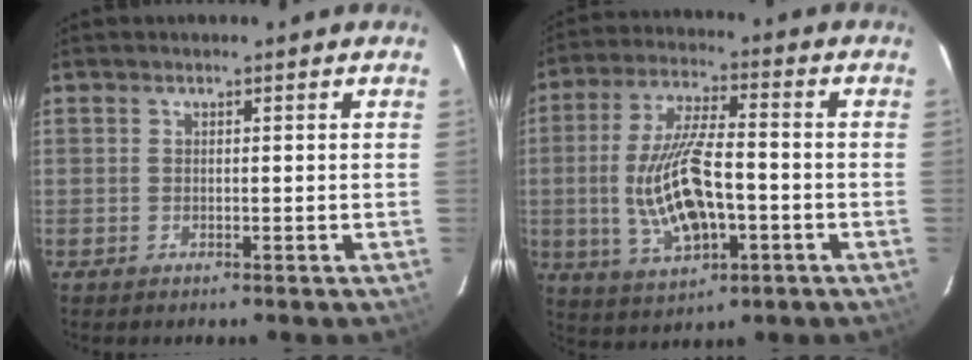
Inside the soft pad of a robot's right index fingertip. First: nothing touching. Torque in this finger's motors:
{"motor_torque": [2.14, 0.00, 0.52, 0.21]}